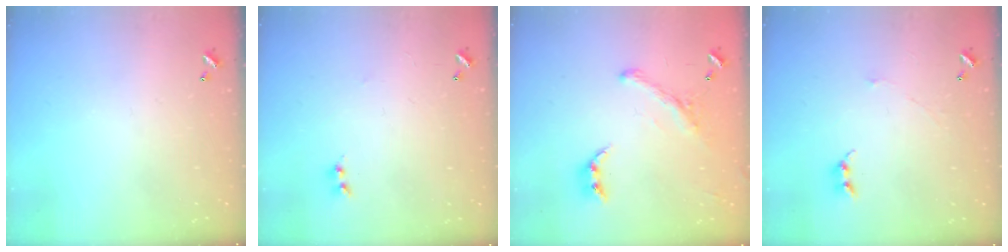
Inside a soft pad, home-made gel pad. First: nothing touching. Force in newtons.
{"total": 1.5, "press": 1.4, "slide": 0.5}
{"total": 2.2, "press": 1.9, "slide": 1.0}
{"total": 1.5, "press": 1.4, "slide": 0.2}